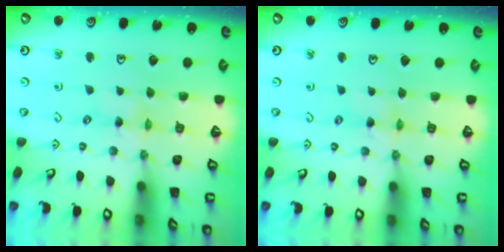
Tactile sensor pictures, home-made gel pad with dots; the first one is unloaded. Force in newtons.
{"total": 1.3, "press": 1.3, "slide": 0.2}